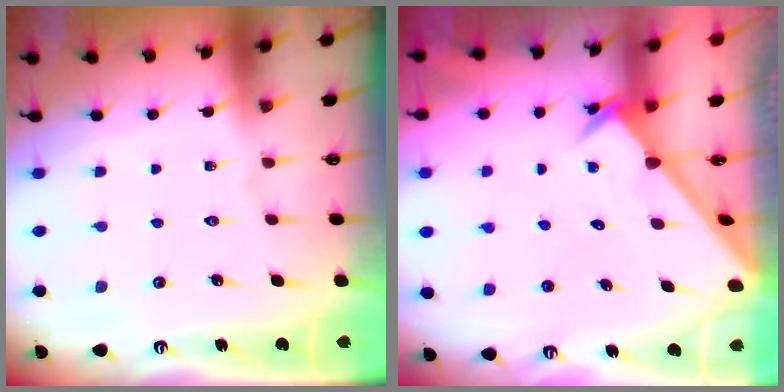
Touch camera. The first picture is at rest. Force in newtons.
{"total": 2.5, "press": 2.5, "slide": 0.2}